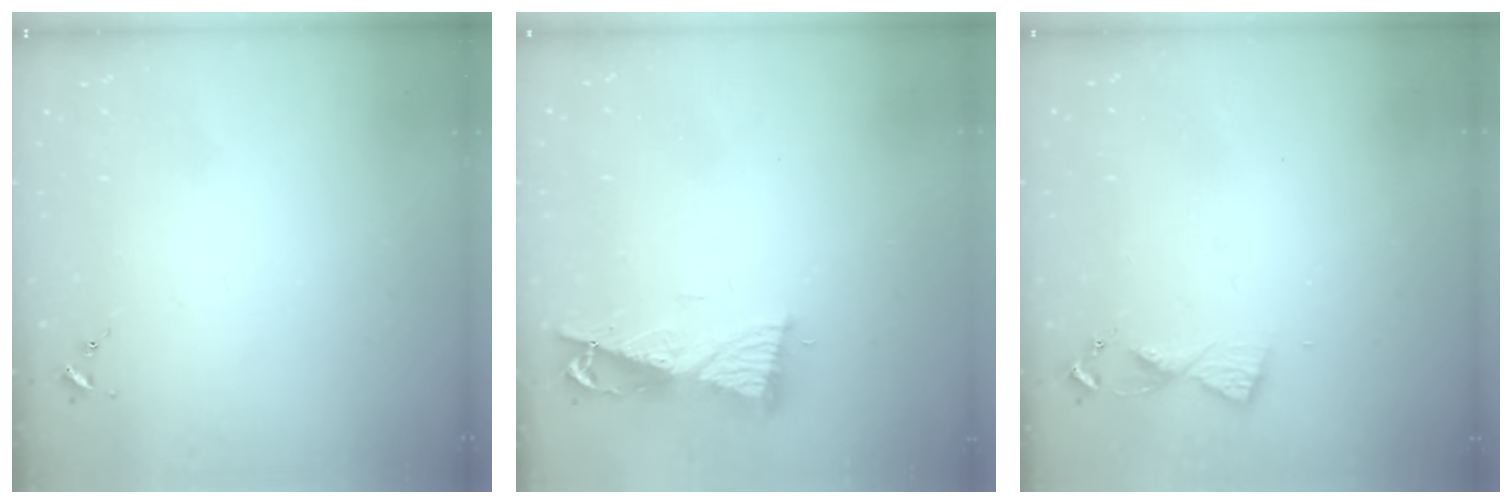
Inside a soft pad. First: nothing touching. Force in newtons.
{"total": 8.5, "press": 8.4, "slide": 1.0}
{"total": 5.5, "press": 5.4, "slide": 0.6}